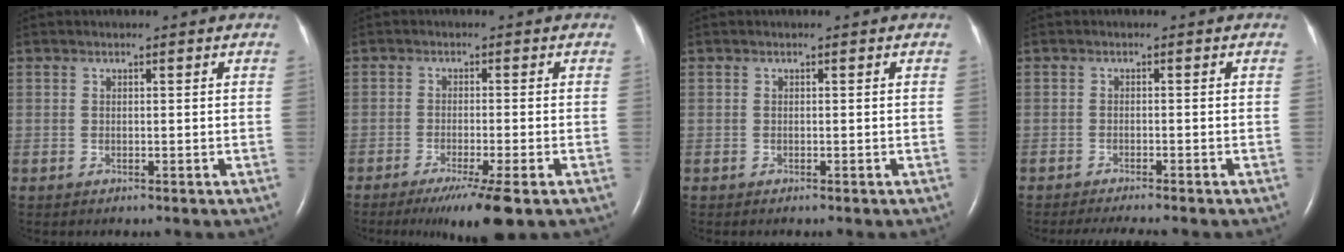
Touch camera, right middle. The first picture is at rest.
{"total": 7.3, "force": [-4.8, -0.5, 5.5], "torque": [-0.087, -0.021, -0.077]}
{"total": 0.0}
{"total": 5.4, "force": [-4.8, 0.3, 2.6], "torque": [-0.032, -0.011, -0.070]}